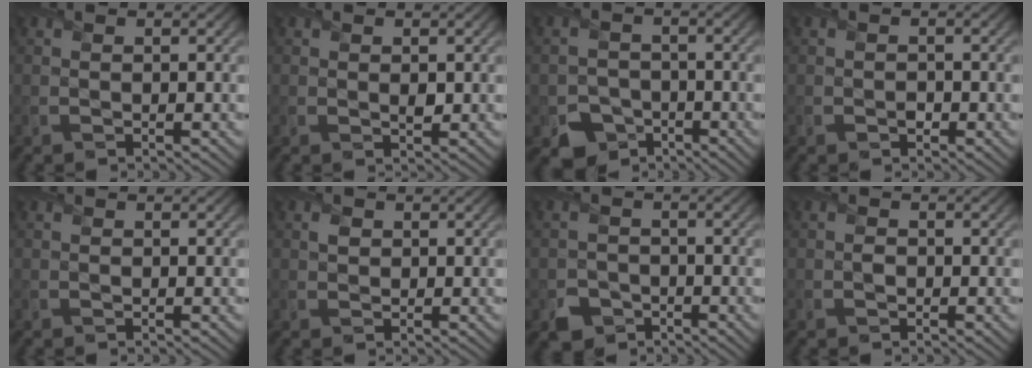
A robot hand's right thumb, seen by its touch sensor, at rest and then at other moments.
{"total": 0.9, "force": [0.2, 0.7, 0.6], "torque": [-0.009, -0.005, 0.006]}
{"total": 5.1, "force": [-3.2, 3.7, 1.3], "torque": [-0.020, -0.009, -0.059]}
{"total": 1.0, "force": [-0.5, 0.8, 0.4], "torque": [-0.005, -0.003, -0.011]}
{"total": 0.0}
{"total": 1.0, "force": [0.4, 0.9, 0.3], "torque": [-0.008, -0.002, 0.007]}
{"total": 3.3, "force": [-2.1, 2.5, 0.8], "torque": [-0.016, -0.009, -0.043]}
{"total": 0.7, "force": [-0.3, 0.6, 0.3], "torque": [-0.005, -0.002, -0.006]}